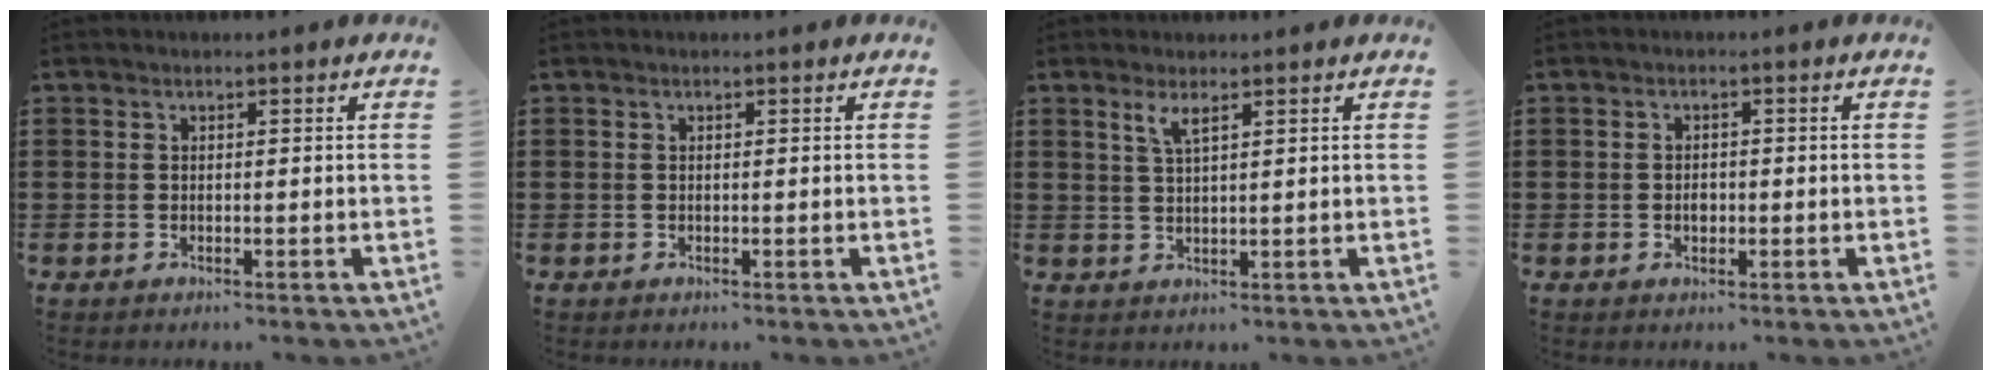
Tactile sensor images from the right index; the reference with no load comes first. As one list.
[{"total": 0.0}, {"total": 2.5, "force": [1.5, 0.3, 1.9], "torque": [-0.043, -0.001, 0.027]}, {"total": 1.5, "force": [-0.3, 1.0, 1.1], "torque": [-0.024, 0.002, -0.006]}]